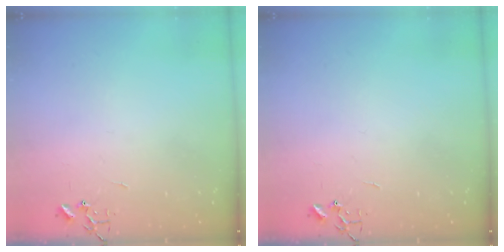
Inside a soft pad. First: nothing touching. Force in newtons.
{"total": 0.0}